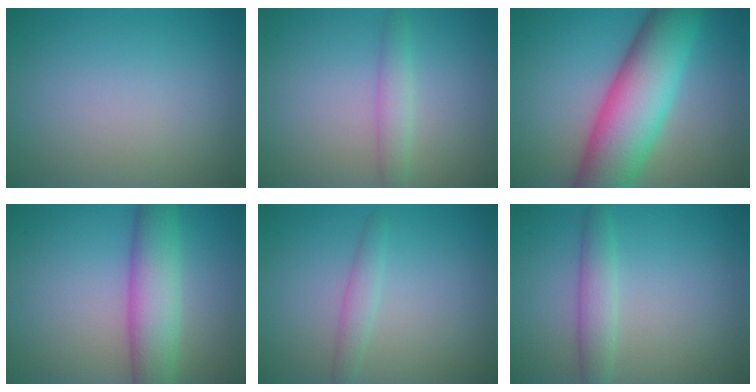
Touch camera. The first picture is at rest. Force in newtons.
{"total": 1.9, "press": 1.9, "slide": 0.1}
{"total": 11.0, "press": 11.0, "slide": 0.6}
{"total": 6.0, "press": 6.0, "slide": 0.2}
{"total": 1.5, "press": 1.5, "slide": 0.0}
{"total": 2.5, "press": 2.5, "slide": 0.0}